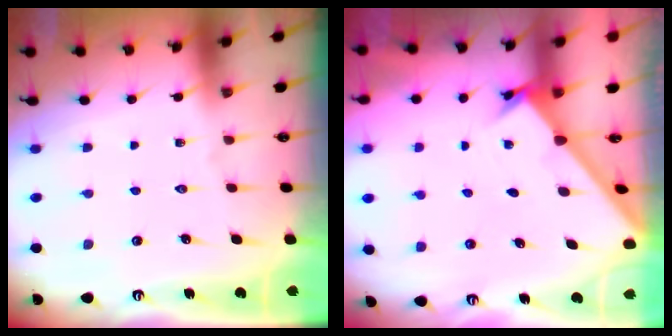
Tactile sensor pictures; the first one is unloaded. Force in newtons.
{"total": 1.7, "press": 1.7, "slide": 0.2}